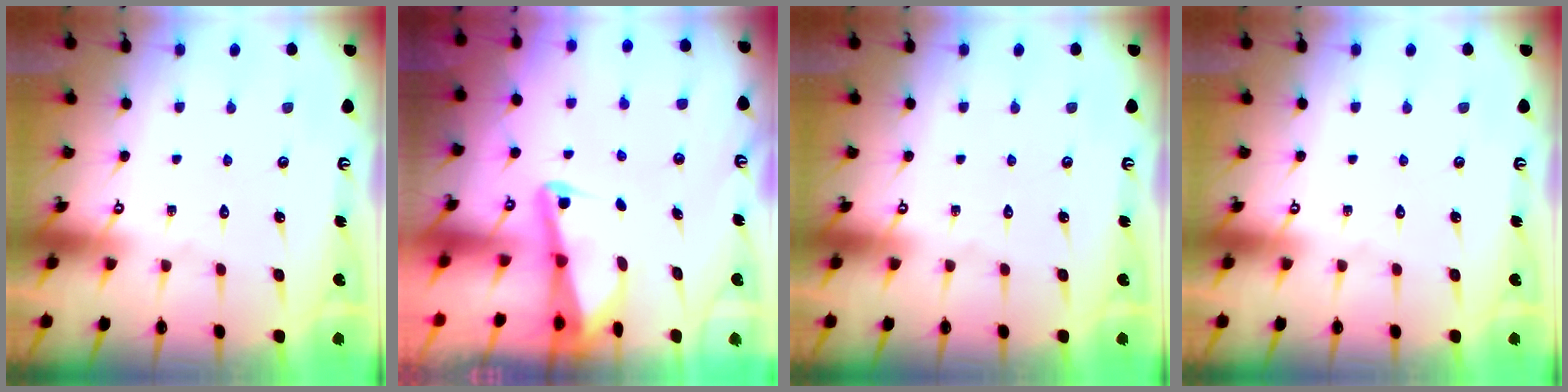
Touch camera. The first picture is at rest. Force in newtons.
{"total": 2.0, "press": 2.0, "slide": 0.3}
{"total": 0.0}
{"total": 0.0}